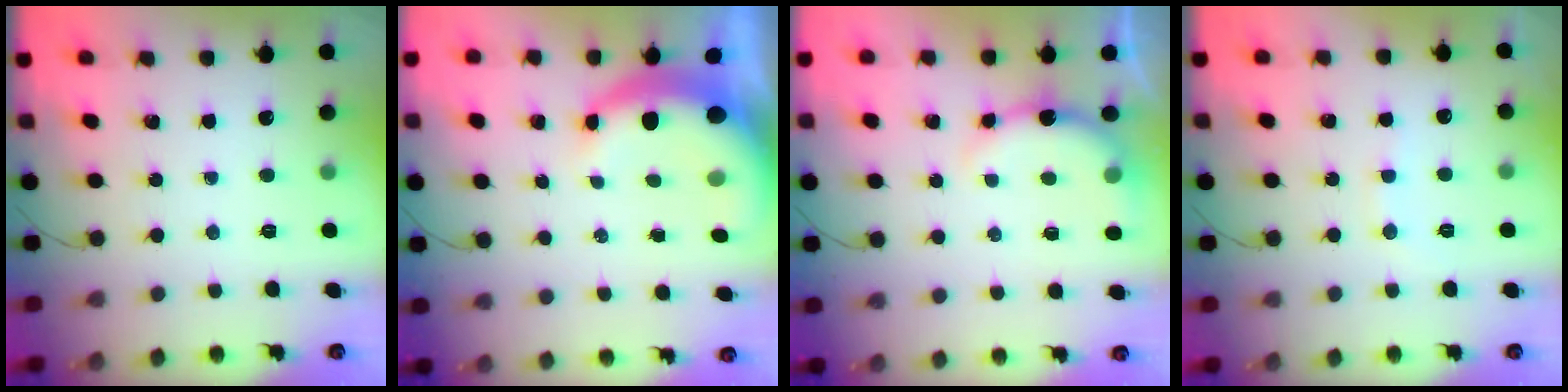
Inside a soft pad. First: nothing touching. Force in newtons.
{"total": 8.1, "press": 8.0, "slide": 1.3}
{"total": 5.6, "press": 5.6, "slide": 0.8}
{"total": 6.6, "press": 6.5, "slide": 1.2}